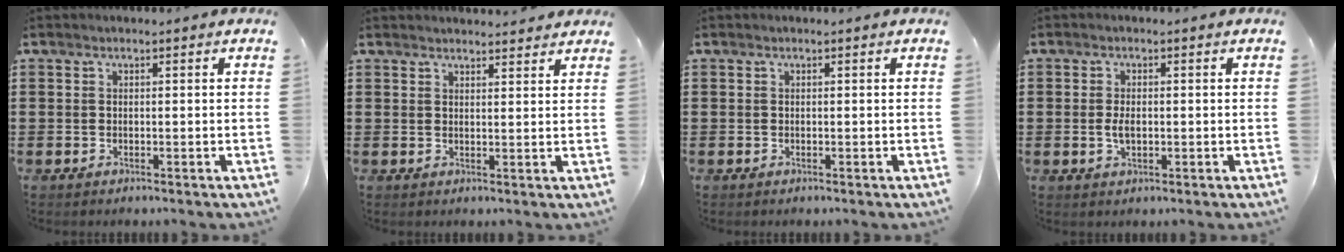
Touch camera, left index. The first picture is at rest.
{"total": 2.2, "force": [2.2, 0.0, 0.1], "torque": [-0.008, -0.003, 0.044]}
{"total": 0.0}
{"total": 2.5, "force": [-0.2, 1.2, 2.1], "torque": [-0.050, -0.001, -0.008]}